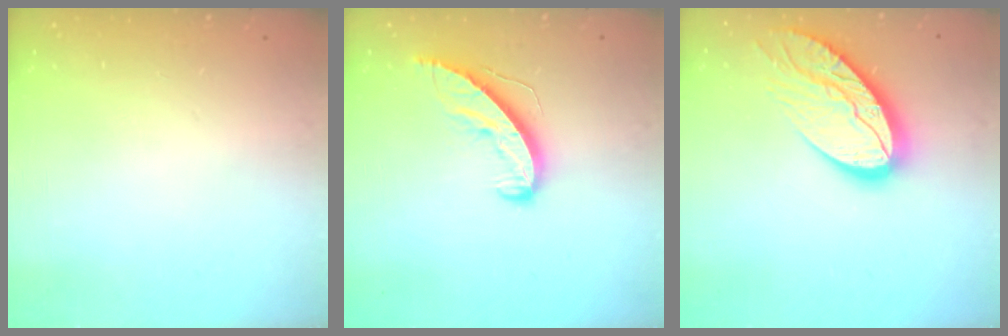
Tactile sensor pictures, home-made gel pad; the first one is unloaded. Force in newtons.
{"total": 8.3, "press": 8.2, "slide": 0.8}
{"total": 15.7, "press": 15.7, "slide": 1.0}